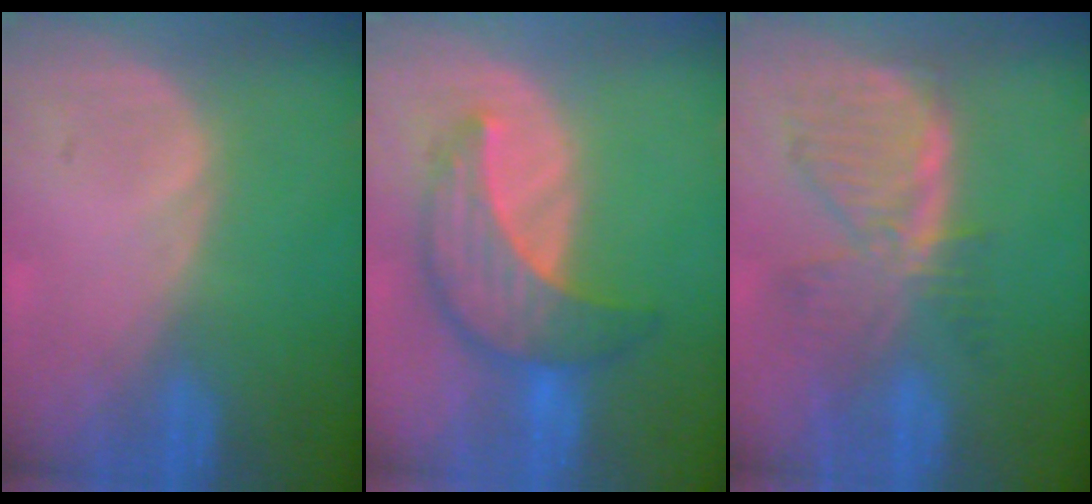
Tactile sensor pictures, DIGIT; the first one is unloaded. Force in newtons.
{"total": 8.0, "press": 7.6, "slide": 2.4}
{"total": 8.0, "press": 7.1, "slide": 3.7}